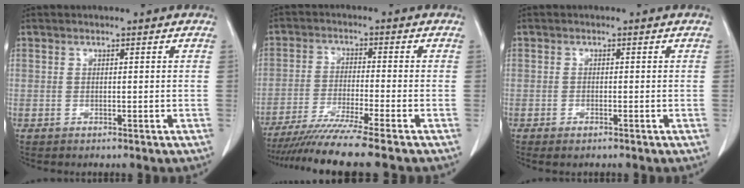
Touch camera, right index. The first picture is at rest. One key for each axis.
{"total": 10.8, "fx": -8.9, "fy": -1.8, "fz": 5.8, "tx": -0.082, "ty": -0.036, "tz": -0.144}
{"total": 1.4, "fx": -1.0, "fy": 0.4, "fz": 1.0, "tx": -0.017, "ty": -0.002, "tz": -0.012}